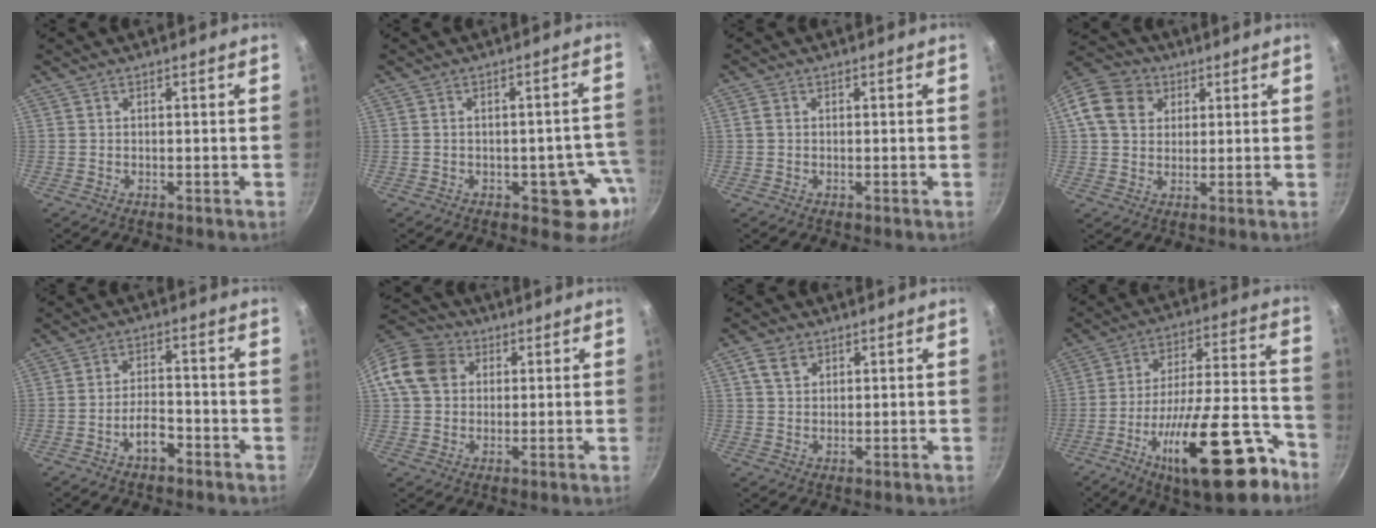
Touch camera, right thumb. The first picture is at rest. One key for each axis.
{"total": 8.5, "fx": -3.1, "fy": 4.6, "fz": 6.5, "tx": -0.021, "ty": 0.029, "tz": -0.037}
{"total": 1.3, "fx": 0.1, "fy": 1.1, "fz": 0.7, "tx": -0.014, "ty": 0.004, "tz": -0.001}
{"total": 12.3, "fx": 3.8, "fy": 10.1, "fz": 5.9, "tx": -0.106, "ty": 0.015, "tz": 0.056}
{"total": 4.9, "fx": -2.9, "fy": 2.3, "fz": 3.2, "tx": -0.044, "ty": 0.029, "tz": -0.049}
{"total": 12.1, "fx": 3.2, "fy": 10.0, "fz": 6.0, "tx": -0.100, "ty": 0.021, "tz": 0.044}
{"total": 4.3, "fx": 2.1, "fy": 3.1, "fz": 2.1, "tx": -0.026, "ty": -0.001, "tz": 0.039}
{"total": 23.8, "fx": -12.5, "fy": 8.3, "fz": 18.4, "tx": -0.249, "ty": 0.069, "tz": -0.192}